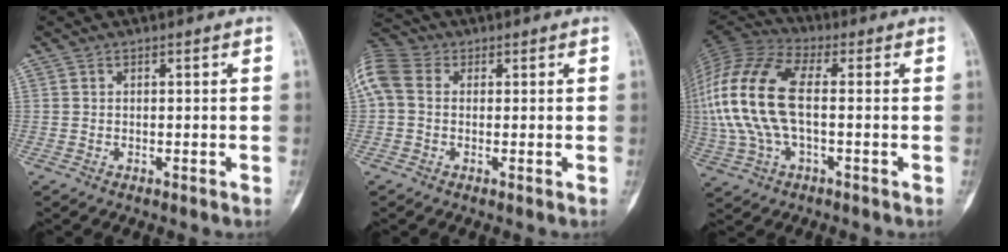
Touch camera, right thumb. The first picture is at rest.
{"total": 8.7, "force": [1.4, 6.2, 5.9], "torque": [-0.141, 0.026, 0.019]}
{"total": 18.4, "force": [0.4, 8.6, 16.2], "torque": [-0.372, 0.026, 0.004]}